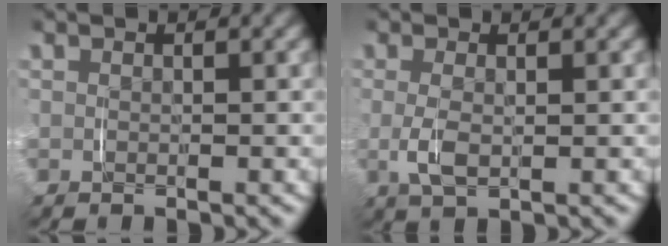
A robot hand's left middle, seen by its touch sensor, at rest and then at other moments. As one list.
[{"total": 1.8, "force": [-0.4, 0.4, 1.6], "torque": [-0.045, -0.008, -0.002]}]